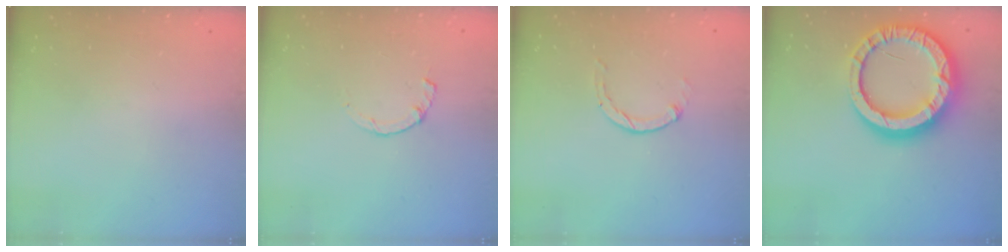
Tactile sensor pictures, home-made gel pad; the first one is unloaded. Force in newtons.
{"total": 2.2, "press": 2.2, "slide": 0.2}
{"total": 0.8, "press": 0.7, "slide": 0.2}
{"total": 20.3, "press": 20.2, "slide": 2.0}